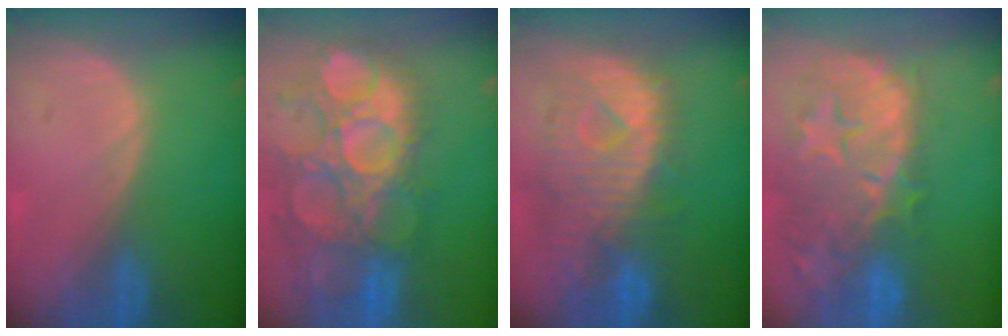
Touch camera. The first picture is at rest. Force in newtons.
{"total": 14.9, "press": 12.8, "slide": 7.7}
{"total": 11.3, "press": 9.9, "slide": 5.4}
{"total": 14.8, "press": 11.9, "slide": 8.8}